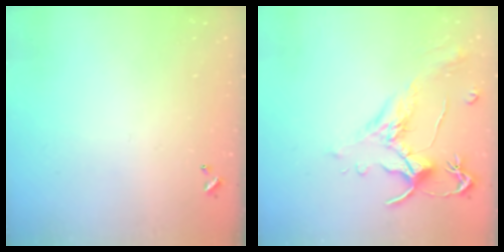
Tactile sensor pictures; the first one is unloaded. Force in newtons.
{"total": 1.8, "press": 1.2, "slide": 1.3}